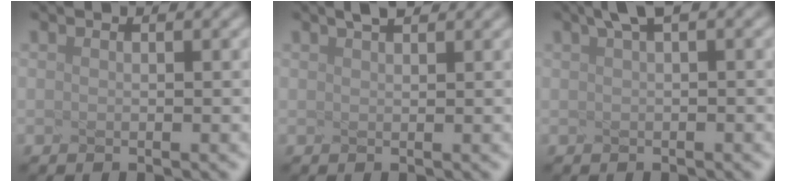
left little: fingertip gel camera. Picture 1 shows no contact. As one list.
[{"total": 0.6, "force": [0.4, -0.4, 0.1], "torque": [-0.003, 0.003, 0.017]}, {"total": 0.8, "force": [-0.1, -0.6, 0.4], "torque": [-0.025, 0.000, 0.034]}]